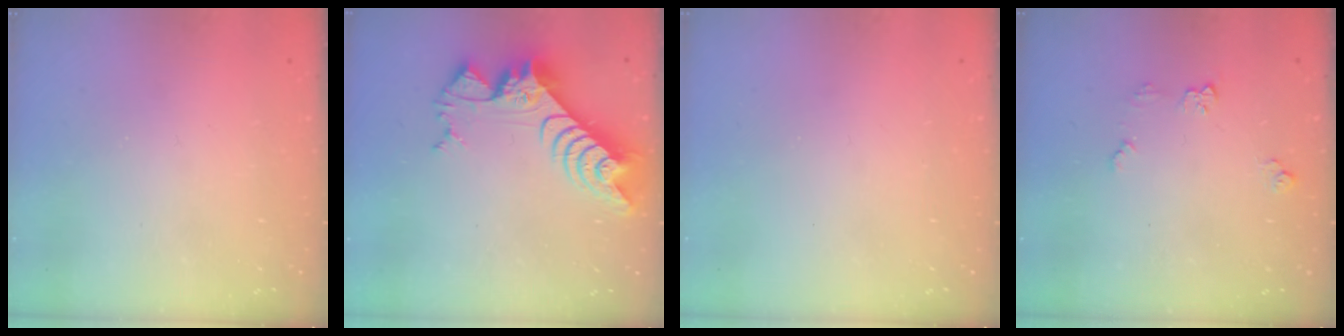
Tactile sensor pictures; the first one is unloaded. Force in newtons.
{"total": 10.6, "press": 10.6, "slide": 0.9}
{"total": 0.0}
{"total": 5.9, "press": 5.8, "slide": 0.6}